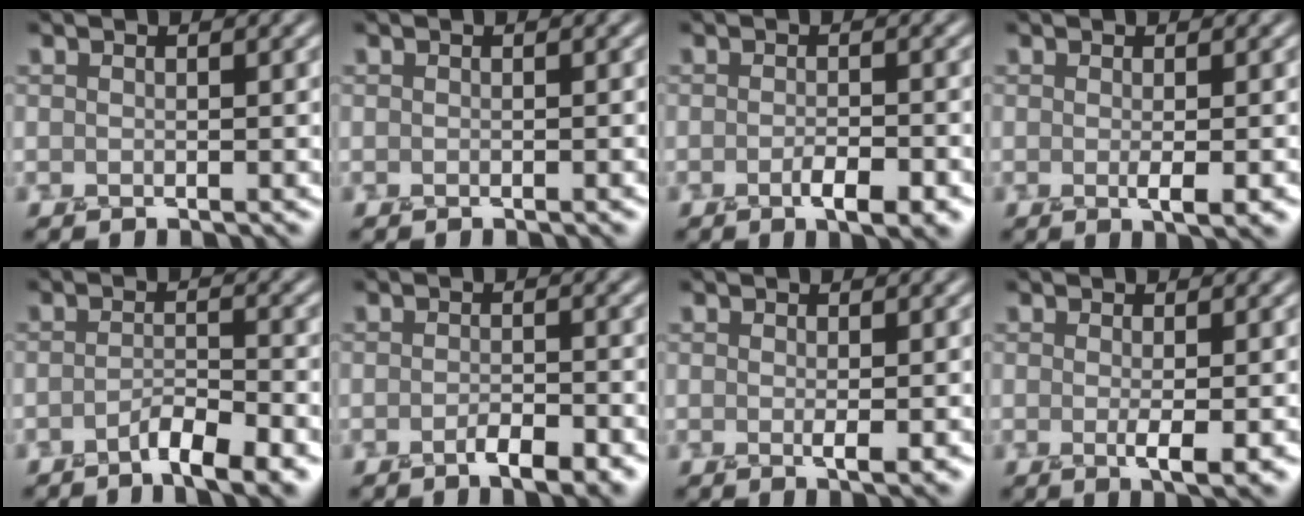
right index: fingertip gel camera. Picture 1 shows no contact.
{"total": 0.7, "force": [-0.3, 0.1, 0.6], "torque": [-0.004, 0.002, -0.005]}
{"total": 3.2, "force": [-1.5, 0.8, 2.7], "torque": [-0.045, -0.004, -0.023]}
{"total": 2.3, "force": [-0.3, 0.5, 2.2], "torque": [-0.026, -0.001, -0.005]}
{"total": 4.3, "force": [-2.6, 1.1, 3.3], "torque": [-0.054, 0.000, -0.045]}
{"total": 3.3, "force": [-1.8, 0.9, 2.5], "torque": [-0.044, -0.005, -0.028]}
{"total": 1.7, "force": [-0.1, 0.3, 1.7], "torque": [-0.023, -0.004, -0.003]}
{"total": 2.9, "force": [-0.4, 0.6, 2.8], "torque": [-0.040, -0.005, -0.006]}